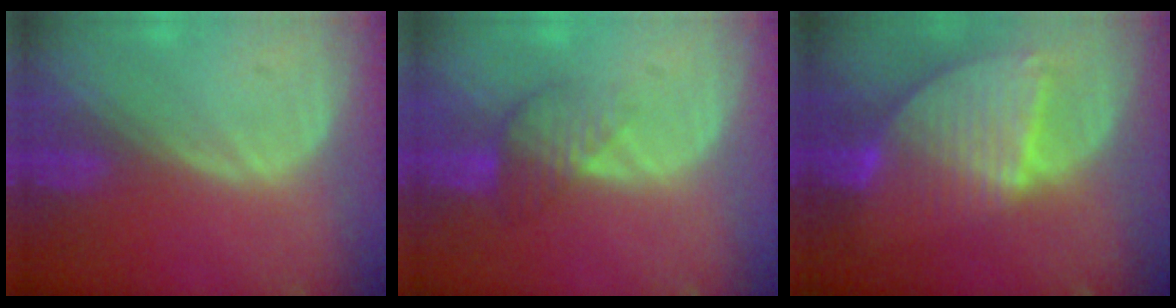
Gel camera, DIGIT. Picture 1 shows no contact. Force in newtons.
{"total": 4.5, "press": 3.9, "slide": 2.3}
{"total": 9.2, "press": 7.8, "slide": 4.9}